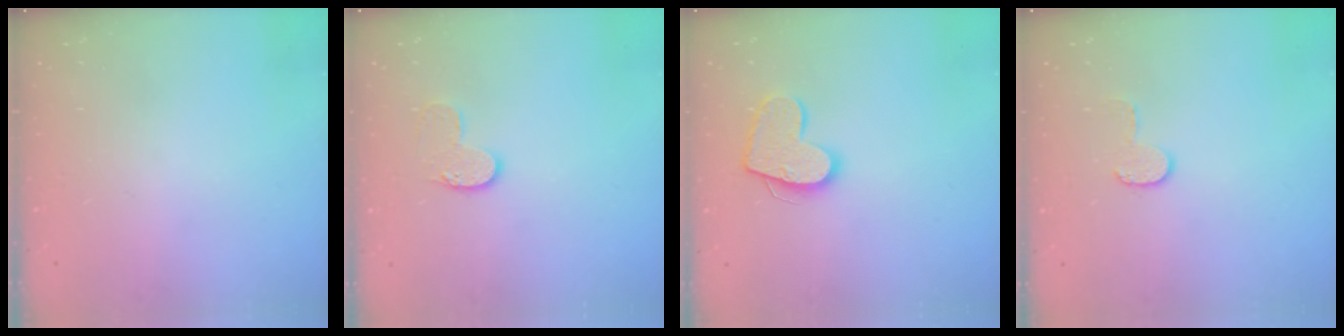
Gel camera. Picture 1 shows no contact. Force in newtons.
{"total": 7.4, "press": 7.4, "slide": 0.2}
{"total": 13.9, "press": 13.8, "slide": 1.1}
{"total": 5.9, "press": 5.9, "slide": 0.4}